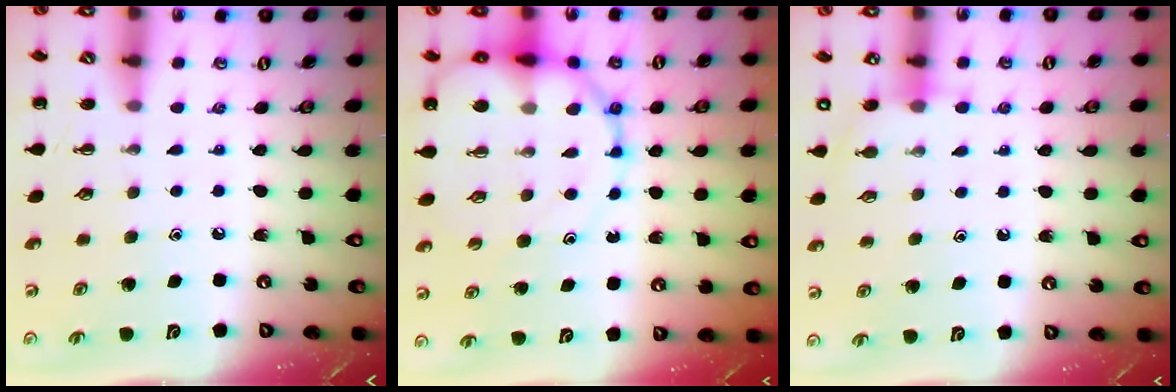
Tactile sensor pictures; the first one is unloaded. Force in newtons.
{"total": 15.7, "press": 15.3, "slide": 3.5}
{"total": 5.9, "press": 5.7, "slide": 1.3}